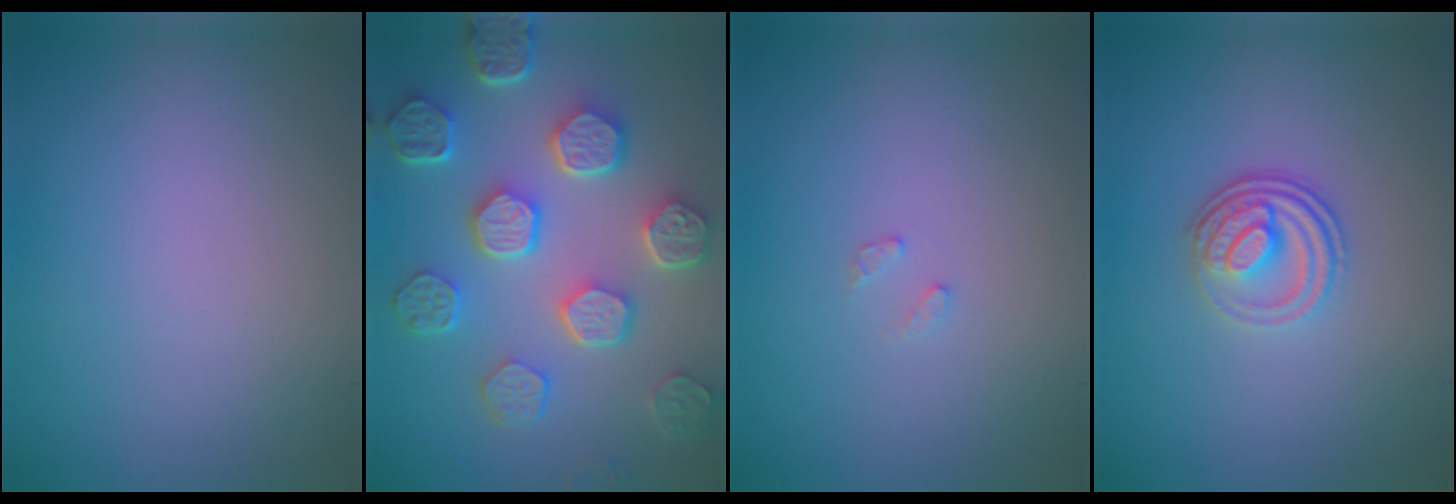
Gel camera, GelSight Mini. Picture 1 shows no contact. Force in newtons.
{"total": 7.8, "press": 5.9, "slide": 5.1}
{"total": 0.8, "press": 0.7, "slide": 0.1}
{"total": 3.6, "press": 2.7, "slide": 2.3}